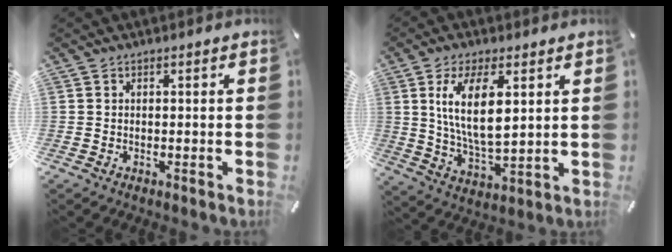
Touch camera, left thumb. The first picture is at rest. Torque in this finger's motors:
{"motor_torque": [2.51, 2.19, 1.69, -0.73, 0.29]}